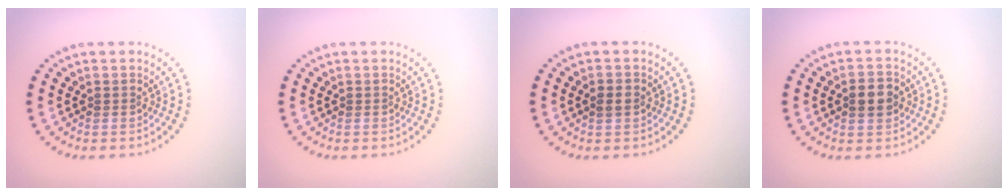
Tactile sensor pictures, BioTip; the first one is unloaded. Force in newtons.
{"total": 0.0}
{"total": 1.4, "press": 1.4, "slide": 0.2}
{"total": 2.6, "press": 2.6, "slide": 0.2}